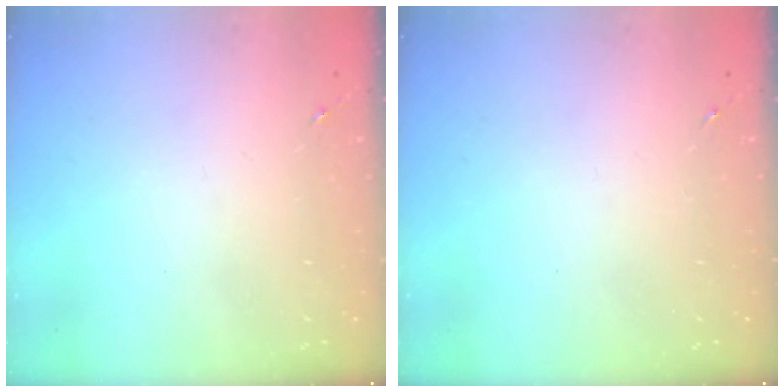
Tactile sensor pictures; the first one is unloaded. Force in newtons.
{"total": 0.0}